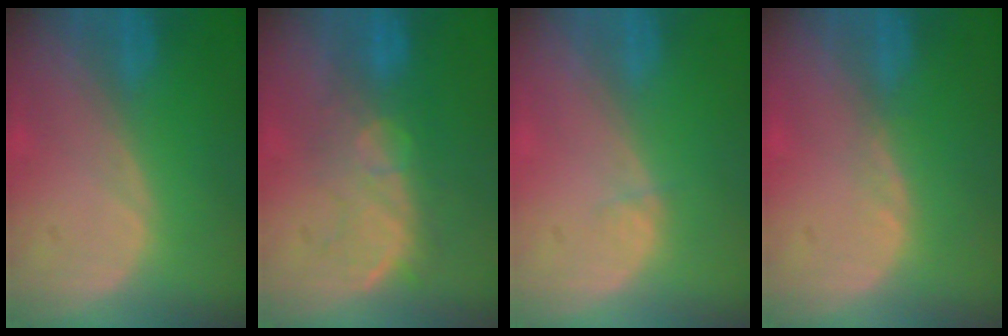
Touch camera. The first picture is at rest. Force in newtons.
{"total": 7.7, "press": 7.5, "slide": 1.3}
{"total": 0.8, "press": 0.7, "slide": 0.4}
{"total": 1.1, "press": 1.0, "slide": 0.5}